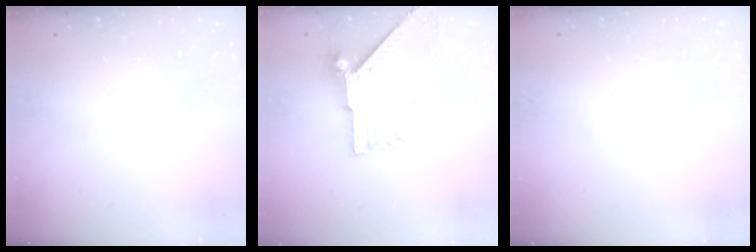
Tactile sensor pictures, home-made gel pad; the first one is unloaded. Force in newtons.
{"total": 8.2, "press": 8.1, "slide": 1.1}
{"total": 0.9, "press": 0.8, "slide": 0.4}